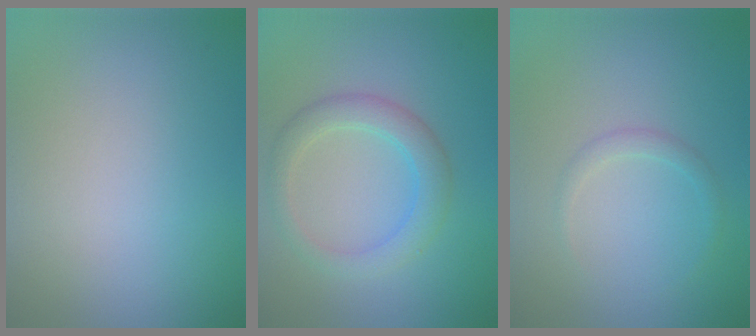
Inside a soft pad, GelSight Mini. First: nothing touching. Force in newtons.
{"total": 3.2, "press": 3.2, "slide": 0.1}
{"total": 1.1, "press": 1.1, "slide": 0.1}